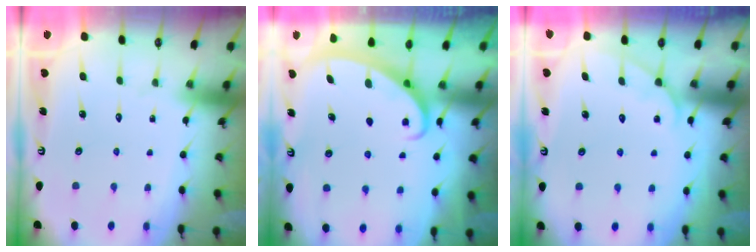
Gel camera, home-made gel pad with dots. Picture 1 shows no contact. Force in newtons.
{"total": 2.5, "press": 2.5, "slide": 0.3}
{"total": 3.2, "press": 3.2, "slide": 0.2}